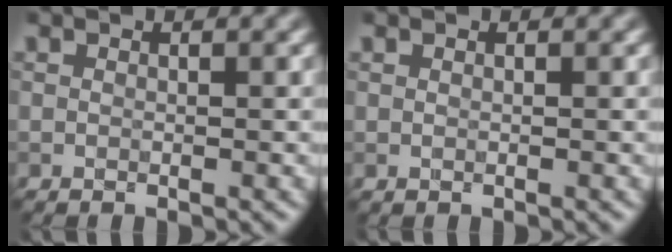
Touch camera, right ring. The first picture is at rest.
{"total": 0.0}